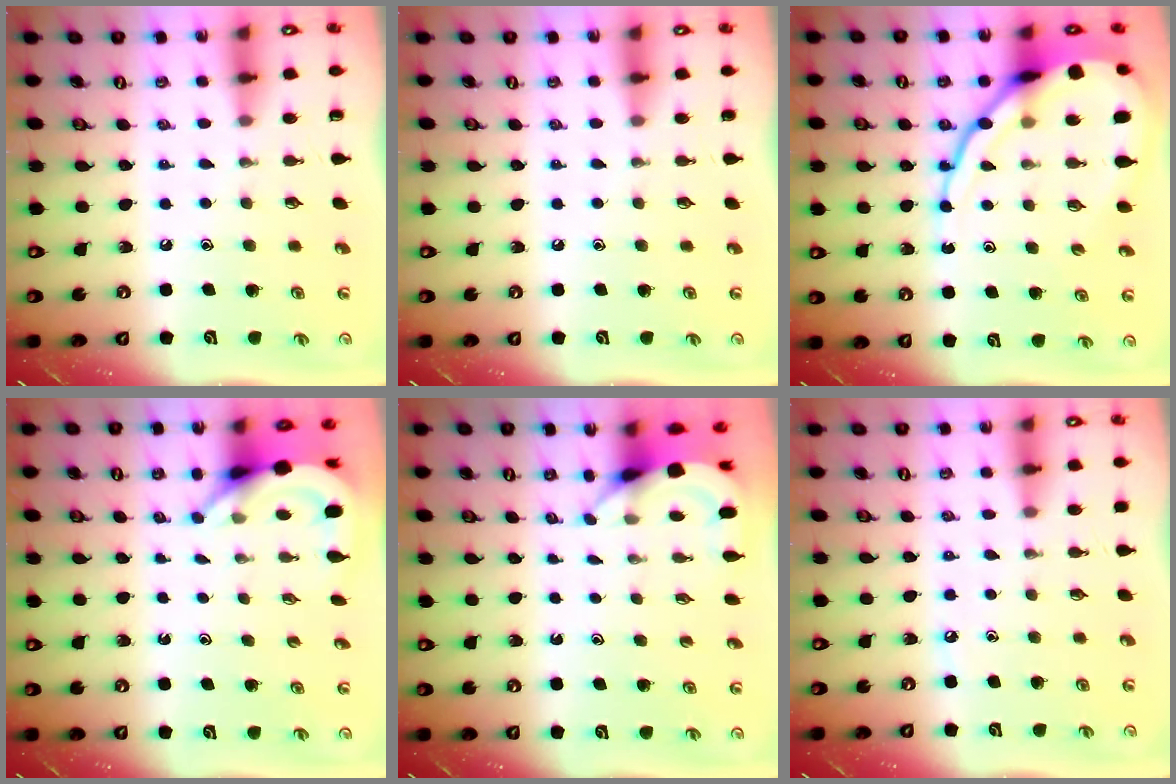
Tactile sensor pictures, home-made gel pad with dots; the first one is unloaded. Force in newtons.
{"total": 0.0}
{"total": 16.7, "press": 16.6, "slide": 1.6}
{"total": 5.0, "press": 5.0, "slide": 0.2}
{"total": 3.9, "press": 3.9, "slide": 0.3}
{"total": 2.9, "press": 2.8, "slide": 0.4}